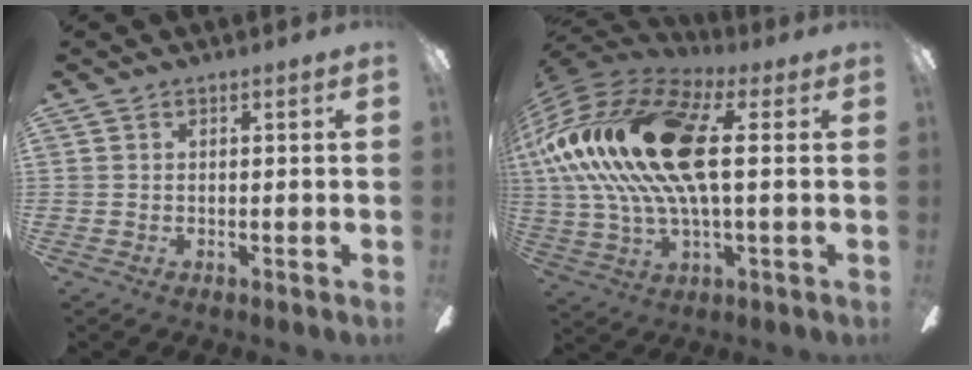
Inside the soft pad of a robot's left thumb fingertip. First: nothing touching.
{"total": 25.9, "force": [3.8, 11.8, 22.8], "torque": [-0.474, 0.009, 0.060]}